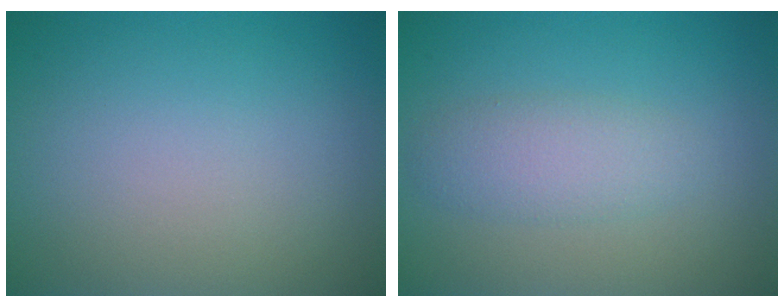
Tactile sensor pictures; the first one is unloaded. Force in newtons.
{"total": 2.7, "press": 2.7, "slide": 0.1}